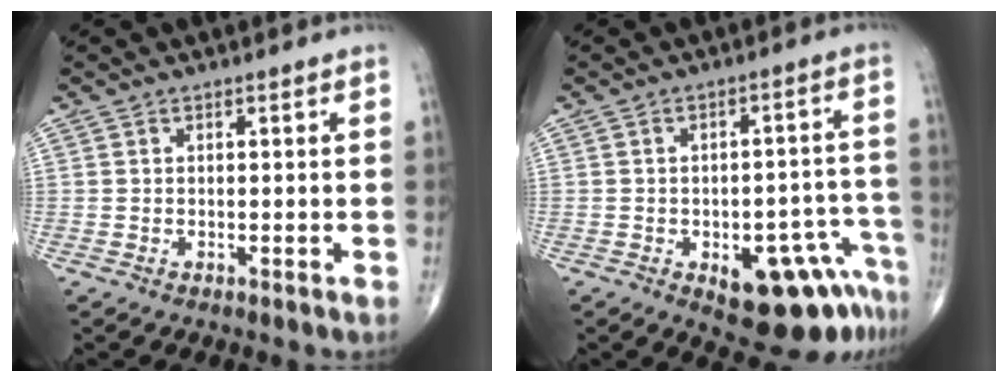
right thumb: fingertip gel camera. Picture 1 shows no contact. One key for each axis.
{"total": 14.2, "fx": -7.4, "fy": 6.5, "fz": 10.2, "tx": -0.076, "ty": 0.056, "tz": -0.086}